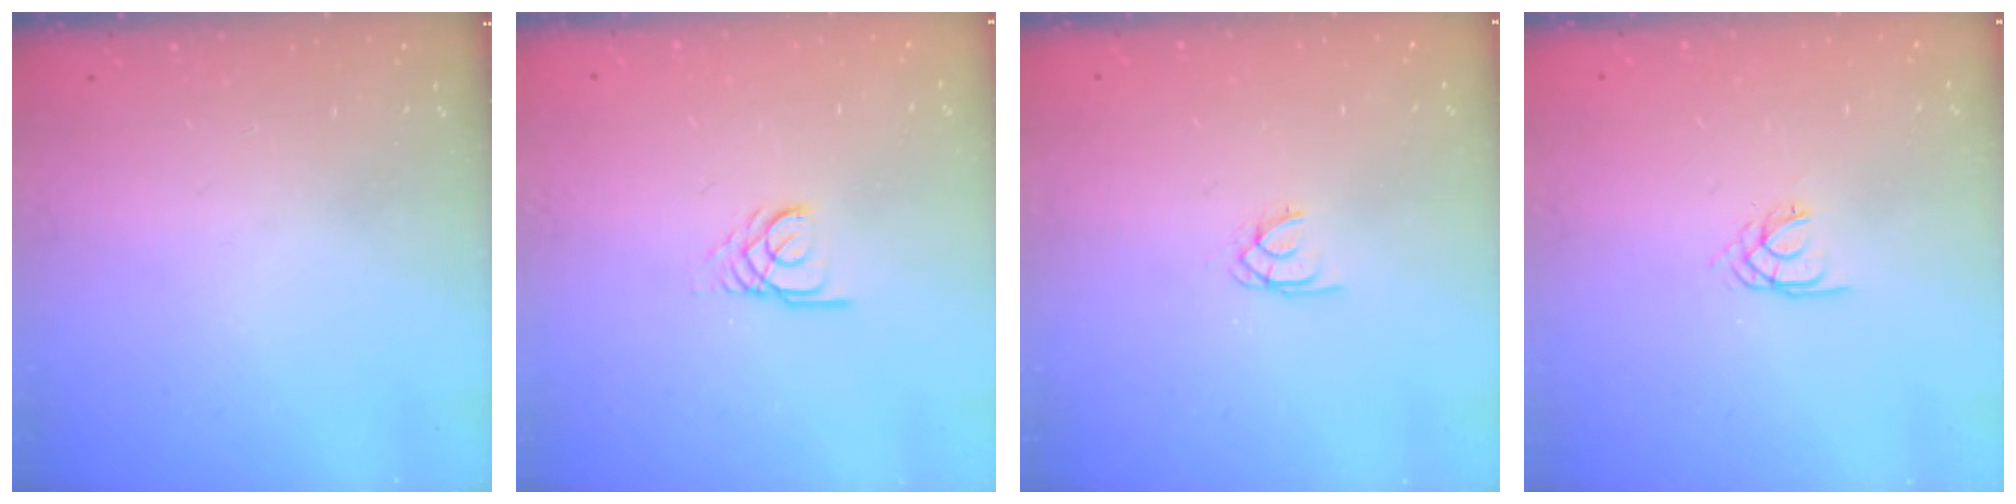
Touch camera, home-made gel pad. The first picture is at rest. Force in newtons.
{"total": 2.5, "press": 2.5, "slide": 0.2}
{"total": 1.5, "press": 1.4, "slide": 0.2}
{"total": 1.7, "press": 1.7, "slide": 0.1}